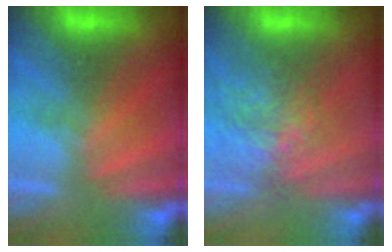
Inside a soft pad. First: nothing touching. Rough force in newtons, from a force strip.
{"total": 3.6}